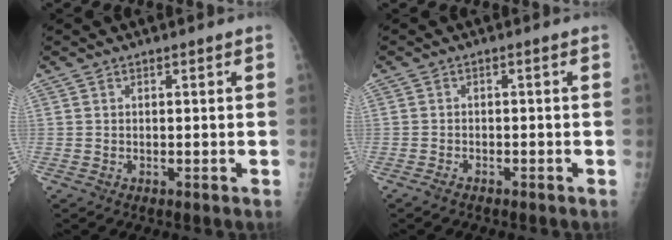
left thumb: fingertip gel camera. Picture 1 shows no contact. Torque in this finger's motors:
{"motor_torque": [0.57, 0.20, 0.35, -0.60, 0.02]}